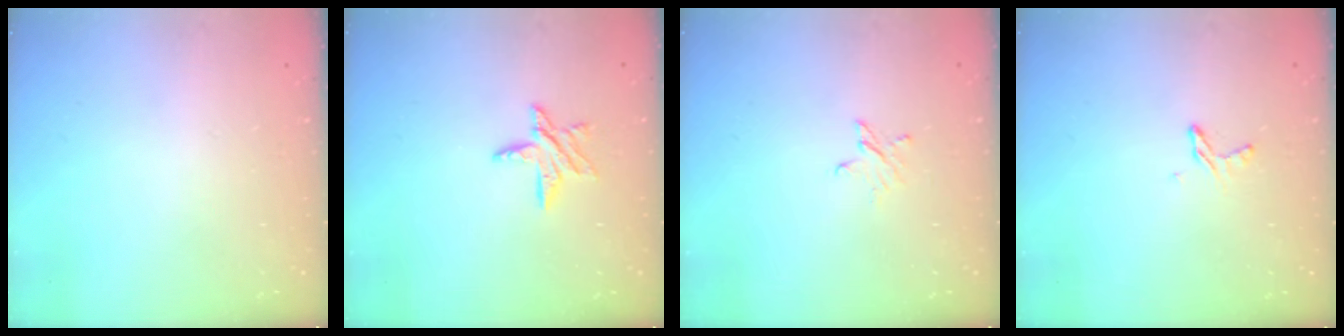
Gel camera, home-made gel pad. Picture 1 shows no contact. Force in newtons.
{"total": 7.0, "press": 7.0, "slide": 0.4}
{"total": 3.2, "press": 3.2, "slide": 0.3}
{"total": 4.4, "press": 4.4, "slide": 0.4}